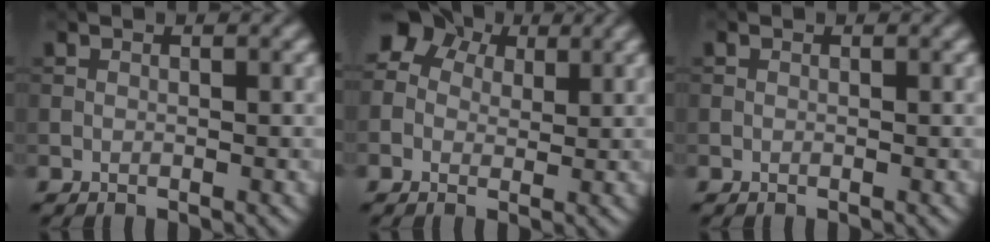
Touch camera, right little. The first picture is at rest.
{"total": 5.5, "force": [2.3, 4.1, 2.9], "torque": [-0.049, 0.019, 0.013]}
{"total": 0.0}